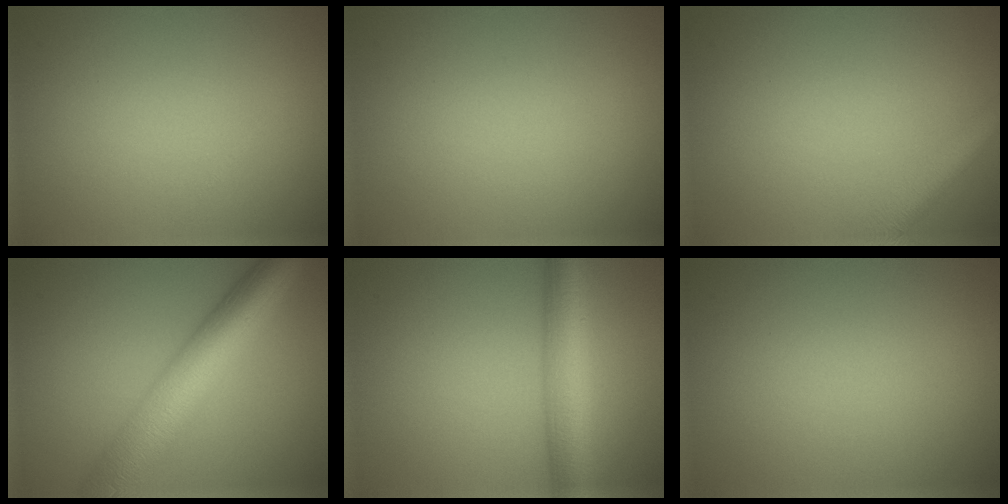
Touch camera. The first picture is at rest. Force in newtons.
{"total": 0.0}
{"total": 2.9, "press": 2.9, "slide": 0.1}
{"total": 9.0, "press": 9.0, "slide": 0.2}
{"total": 6.1, "press": 6.1, "slide": 0.1}
{"total": 0.0}